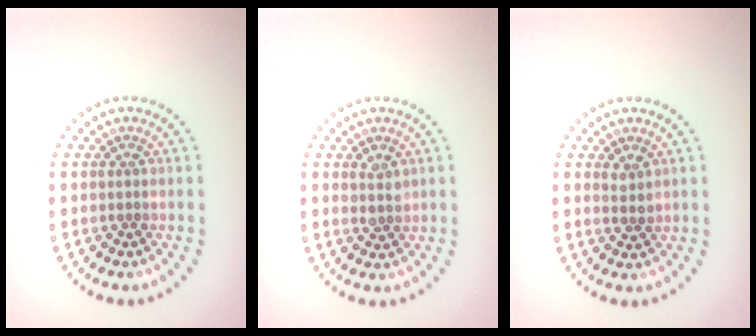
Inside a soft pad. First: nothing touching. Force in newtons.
{"total": 1.4, "press": 1.2, "slide": 0.7}
{"total": 1.3, "press": 1.1, "slide": 0.7}